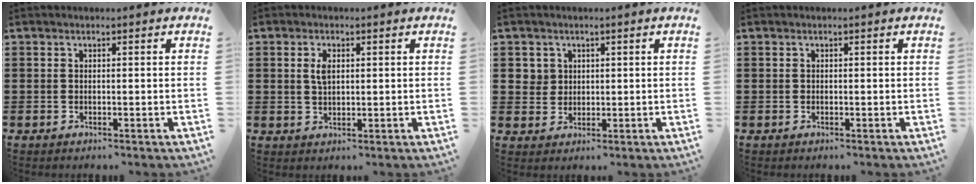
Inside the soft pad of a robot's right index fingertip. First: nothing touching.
{"total": 2.7, "force": [0.7, 1.3, 2.3], "torque": [-0.049, 0.007, 0.011]}
{"total": 3.2, "force": [1.2, 2.9, 0.5], "torque": [-0.023, 0.011, 0.022]}
{"total": 0.6, "force": [-0.2, 0.5, 0.2], "torque": [-0.006, 0.002, -0.004]}